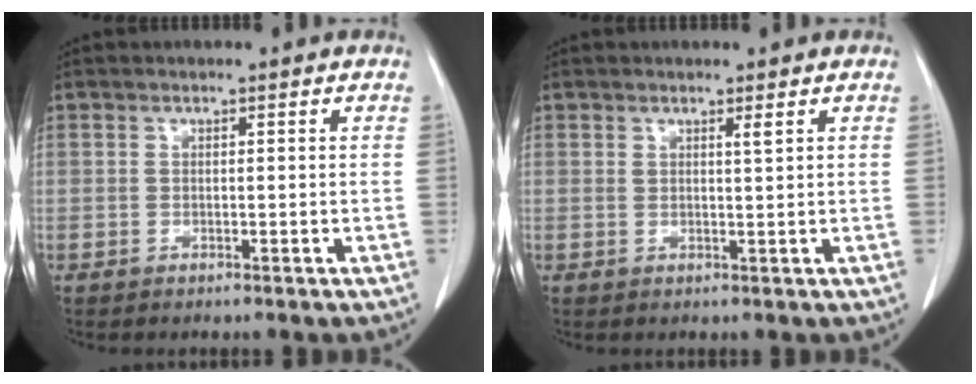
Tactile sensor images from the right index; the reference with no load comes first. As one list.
[{"total": 1.0, "force": [0.7, -0.2, 0.7], "torque": [-0.016, -0.006, 0.012]}]